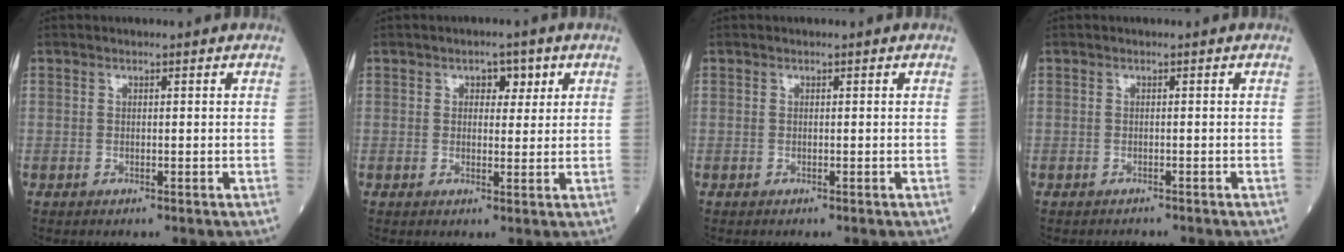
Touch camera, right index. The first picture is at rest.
{"total": 3.0, "force": [1.3, 1.9, 1.9], "torque": [-0.018, 0.007, 0.015]}
{"total": 0.0}
{"total": 0.7, "force": [-0.7, 0.1, -0.2], "torque": [-0.004, -0.005, -0.010]}